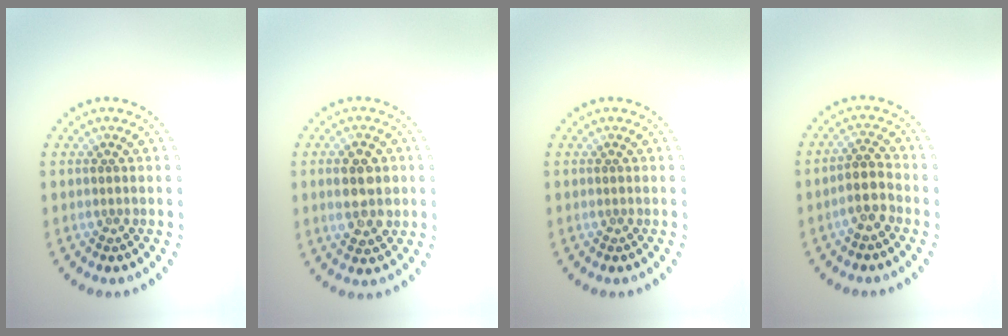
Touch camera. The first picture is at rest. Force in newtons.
{"total": 3.7, "press": 3.7, "slide": 0.5}
{"total": 0.0}
{"total": 2.4, "press": 2.1, "slide": 1.2}